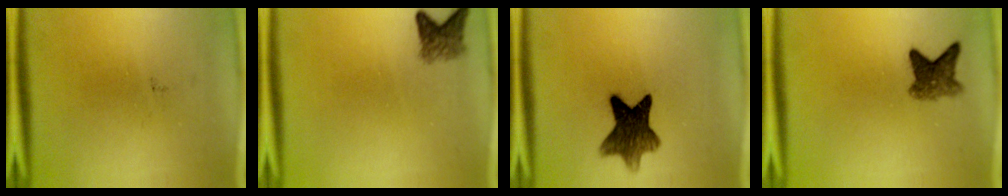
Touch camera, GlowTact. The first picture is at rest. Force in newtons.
{"total": 2.8}
{"total": 8.9}
{"total": 4.1}